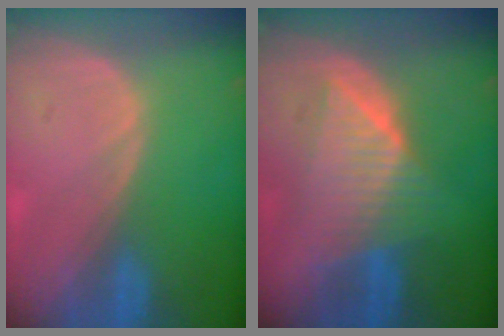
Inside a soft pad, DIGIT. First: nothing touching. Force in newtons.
{"total": 7.4, "press": 7.4, "slide": 0.3}